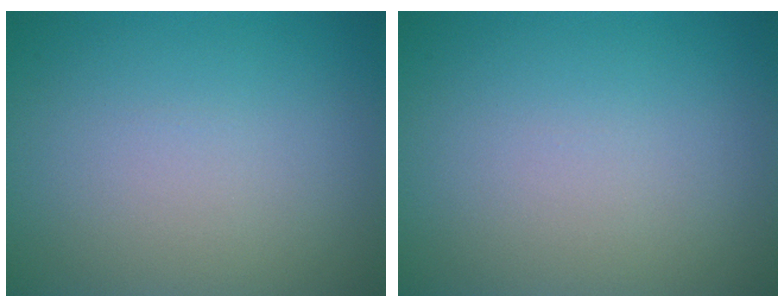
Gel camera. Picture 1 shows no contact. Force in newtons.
{"total": 0.0}